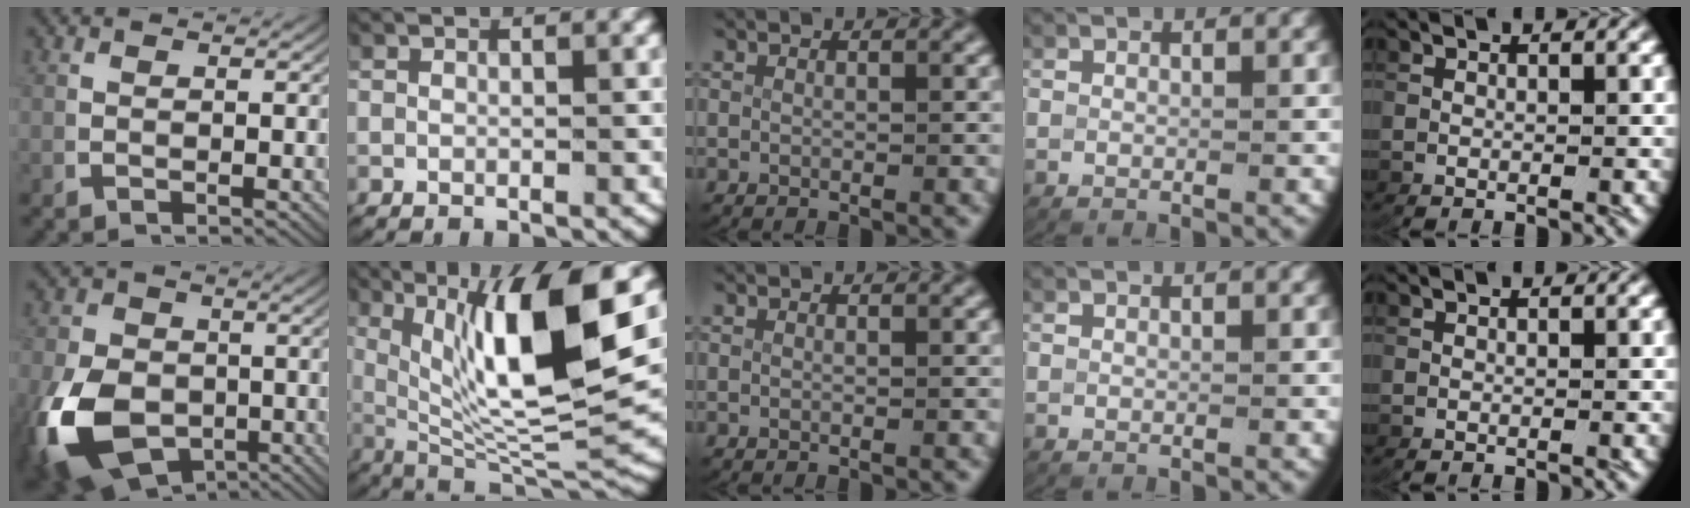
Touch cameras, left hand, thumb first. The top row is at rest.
{"thumb": {"total": 13.4, "force": [-4.2, 9.7, 8.3], "torque": [-0.181, -0.062, -0.044]}, "index": {"total": 14.7, "force": [2.1, 6.7, 13.0], "torque": [-0.215, -0.019, 0.049]}}